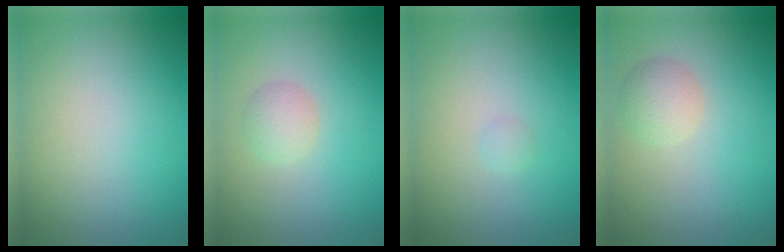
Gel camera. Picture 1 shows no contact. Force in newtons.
{"total": 1.8, "press": 1.8, "slide": 0.1}
{"total": 0.5, "press": 0.5, "slide": 0.0}
{"total": 2.4, "press": 2.4, "slide": 0.1}